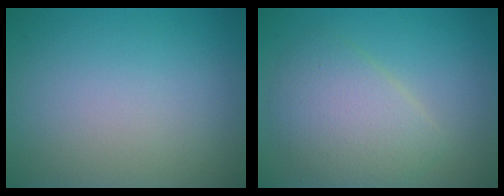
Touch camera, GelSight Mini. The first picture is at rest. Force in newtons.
{"total": 4.8, "press": 4.8, "slide": 0.1}